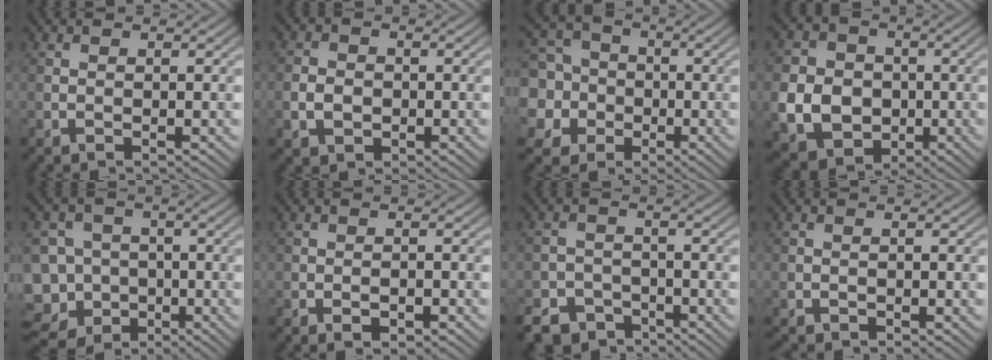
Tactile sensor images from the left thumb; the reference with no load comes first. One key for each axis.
{"total": 3.1, "fx": -0.8, "fy": 2.4, "fz": 1.7, "tx": -0.037, "ty": -0.002, "tz": -0.018}
{"total": 10.7, "fx": -1.1, "fy": 9.9, "fz": 3.8, "tx": -0.150, "ty": -0.011, "tz": -0.043}
{"total": 11.5, "fx": -2.1, "fy": 10.0, "fz": 5.1, "tx": -0.148, "ty": -0.033, "tz": -0.060}
{"total": 12.7, "fx": -5.7, "fy": 10.8, "fz": 3.7, "tx": -0.125, "ty": -0.029, "tz": -0.113}
{"total": 1.8, "fx": -1.0, "fy": 0.6, "fz": 1.3, "tx": -0.019, "ty": 0.002, "tz": -0.016}
{"total": 5.7, "fx": -4.4, "fy": 3.4, "fz": 1.3, "tx": -0.019, "ty": -0.005, "tz": -0.080}
{"total": 0.7, "fx": -0.7, "fy": 0.1, "fz": 0.0, "tx": 0.001, "ty": -0.001, "tz": -0.013}